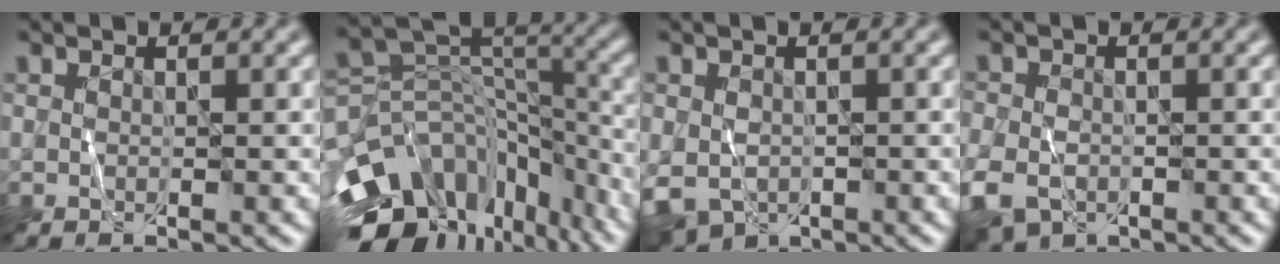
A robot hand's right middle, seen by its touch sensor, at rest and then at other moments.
{"total": 13.5, "force": [-7.4, 8.0, 7.9], "torque": [-0.176, 0.001, -0.104]}
{"total": 4.1, "force": [-1.6, 2.9, 2.5], "torque": [-0.053, -0.014, -0.029]}
{"total": 4.6, "force": [-2.2, 3.2, 2.5], "torque": [-0.061, -0.014, -0.046]}